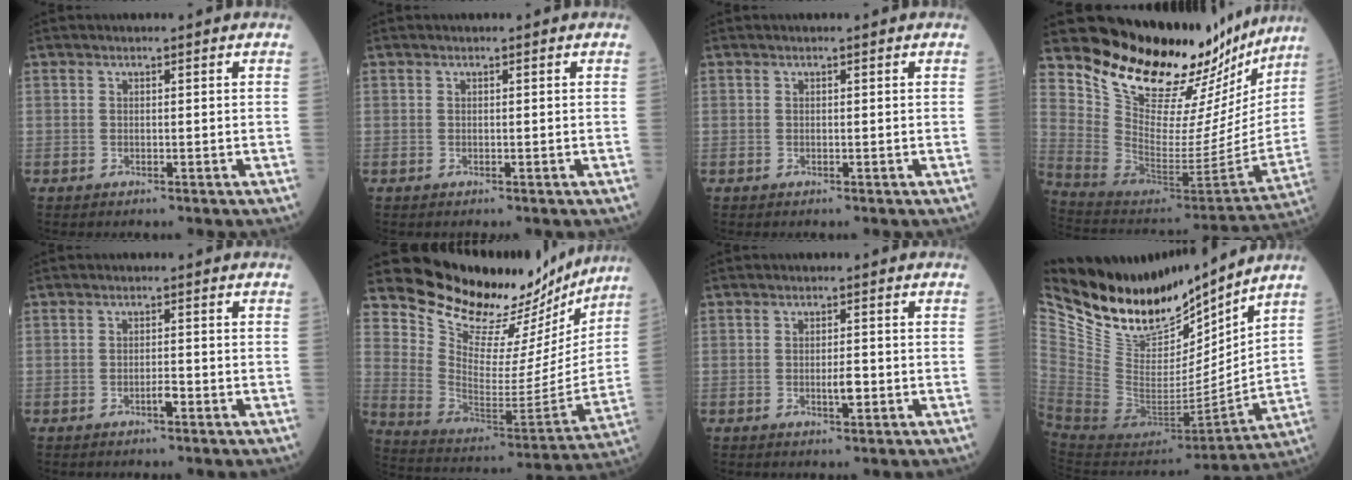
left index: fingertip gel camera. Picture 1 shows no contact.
{"total": 0.0}
{"total": 0.0}
{"total": 24.5, "force": [21.4, 8.4, 8.4], "torque": [-0.115, -0.068, 0.311]}
{"total": 1.4, "force": [-1.2, 0.3, 0.8], "torque": [-0.013, -0.004, -0.021]}
{"total": 21.6, "force": [19.5, 7.0, 5.8], "torque": [-0.088, -0.052, 0.284]}
{"total": 2.1, "force": [-1.0, 0.6, 1.8], "torque": [-0.029, -0.004, -0.016]}
{"total": 21.1, "force": [18.1, 7.6, 7.5], "torque": [-0.162, -0.031, 0.328]}